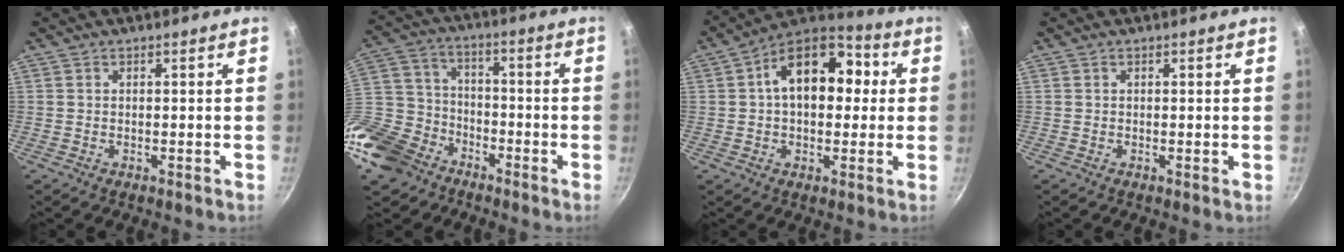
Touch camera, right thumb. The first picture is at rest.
{"total": 16.6, "force": [-10.9, 11.0, 6.0], "torque": [-0.137, 0.044, -0.212]}
{"total": 15.7, "force": [2.5, 9.7, 12.1], "torque": [-0.148, 0.034, 0.029]}
{"total": 0.6, "force": [0.0, 0.0, 0.6], "torque": [-0.010, -0.003, 0.000]}